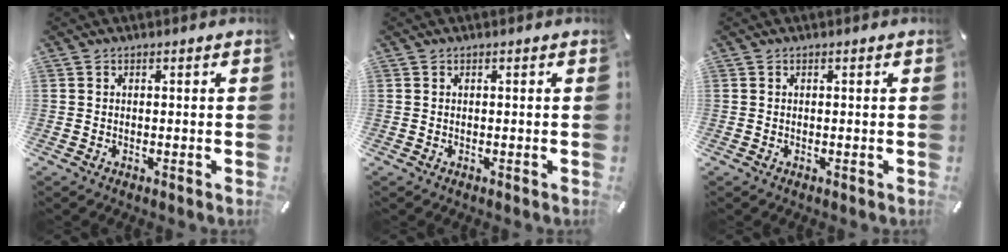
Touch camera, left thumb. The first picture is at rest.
{"total": 0.0}
{"total": 0.0}